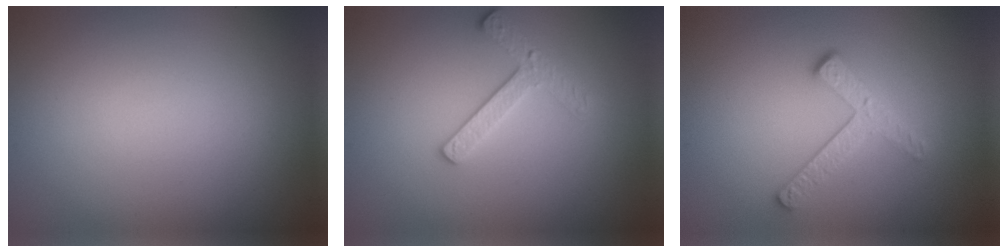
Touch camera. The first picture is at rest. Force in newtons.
{"total": 2.4, "press": 2.3, "slide": 0.5}
{"total": 3.1, "press": 2.5, "slide": 1.8}